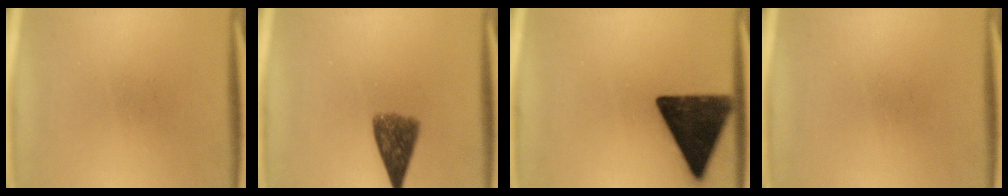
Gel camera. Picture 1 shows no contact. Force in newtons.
{"total": 6.6}
{"total": 15.9}
{"total": 0.0}